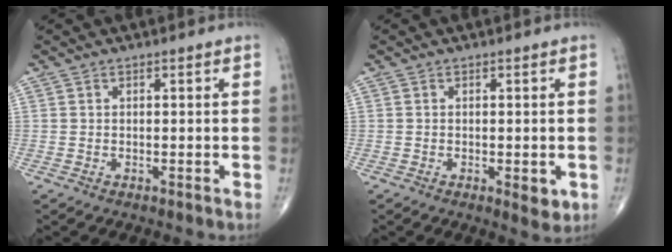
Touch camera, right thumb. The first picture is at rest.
{"total": 3.0, "force": [-0.7, 1.2, 2.6], "torque": [-0.027, -0.006, -0.005]}